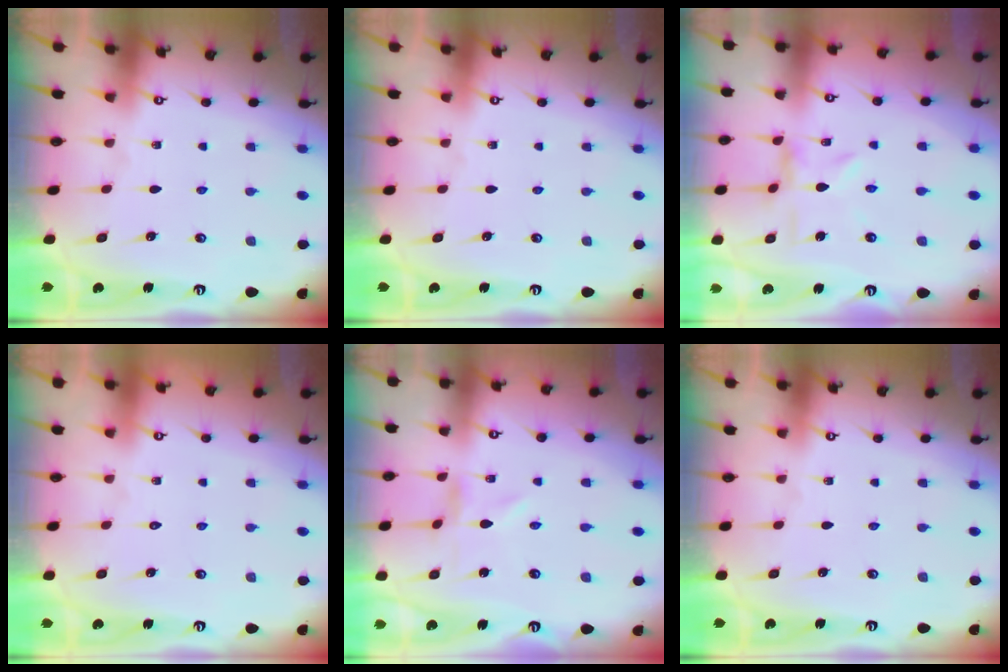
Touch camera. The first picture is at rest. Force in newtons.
{"total": 0.0}
{"total": 4.7, "press": 4.7, "slide": 0.4}
{"total": 1.7, "press": 1.7, "slide": 0.1}
{"total": 0.0}
{"total": 0.0}